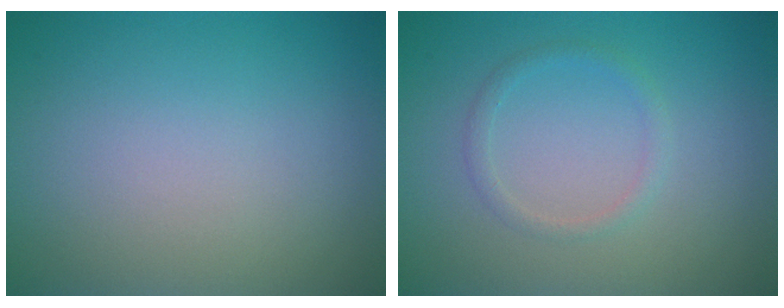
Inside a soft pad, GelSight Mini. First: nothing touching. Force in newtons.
{"total": 1.2, "press": 1.2, "slide": 0.1}